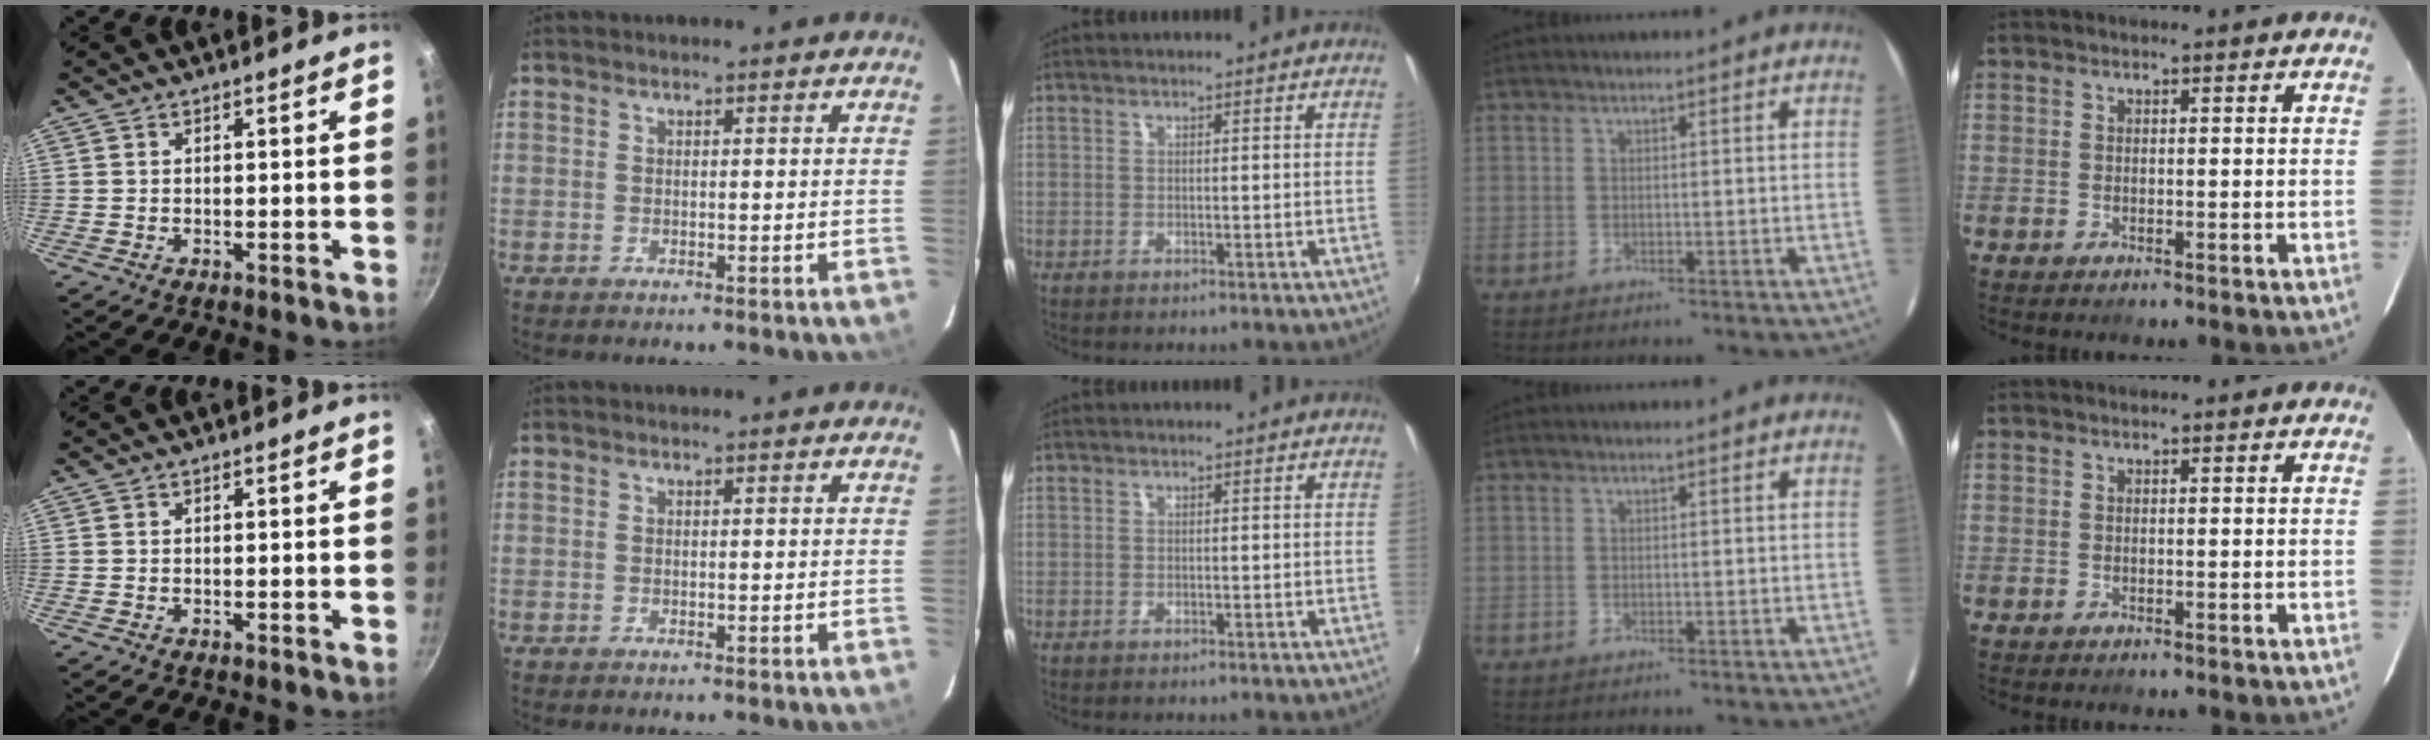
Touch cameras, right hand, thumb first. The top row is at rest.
{}